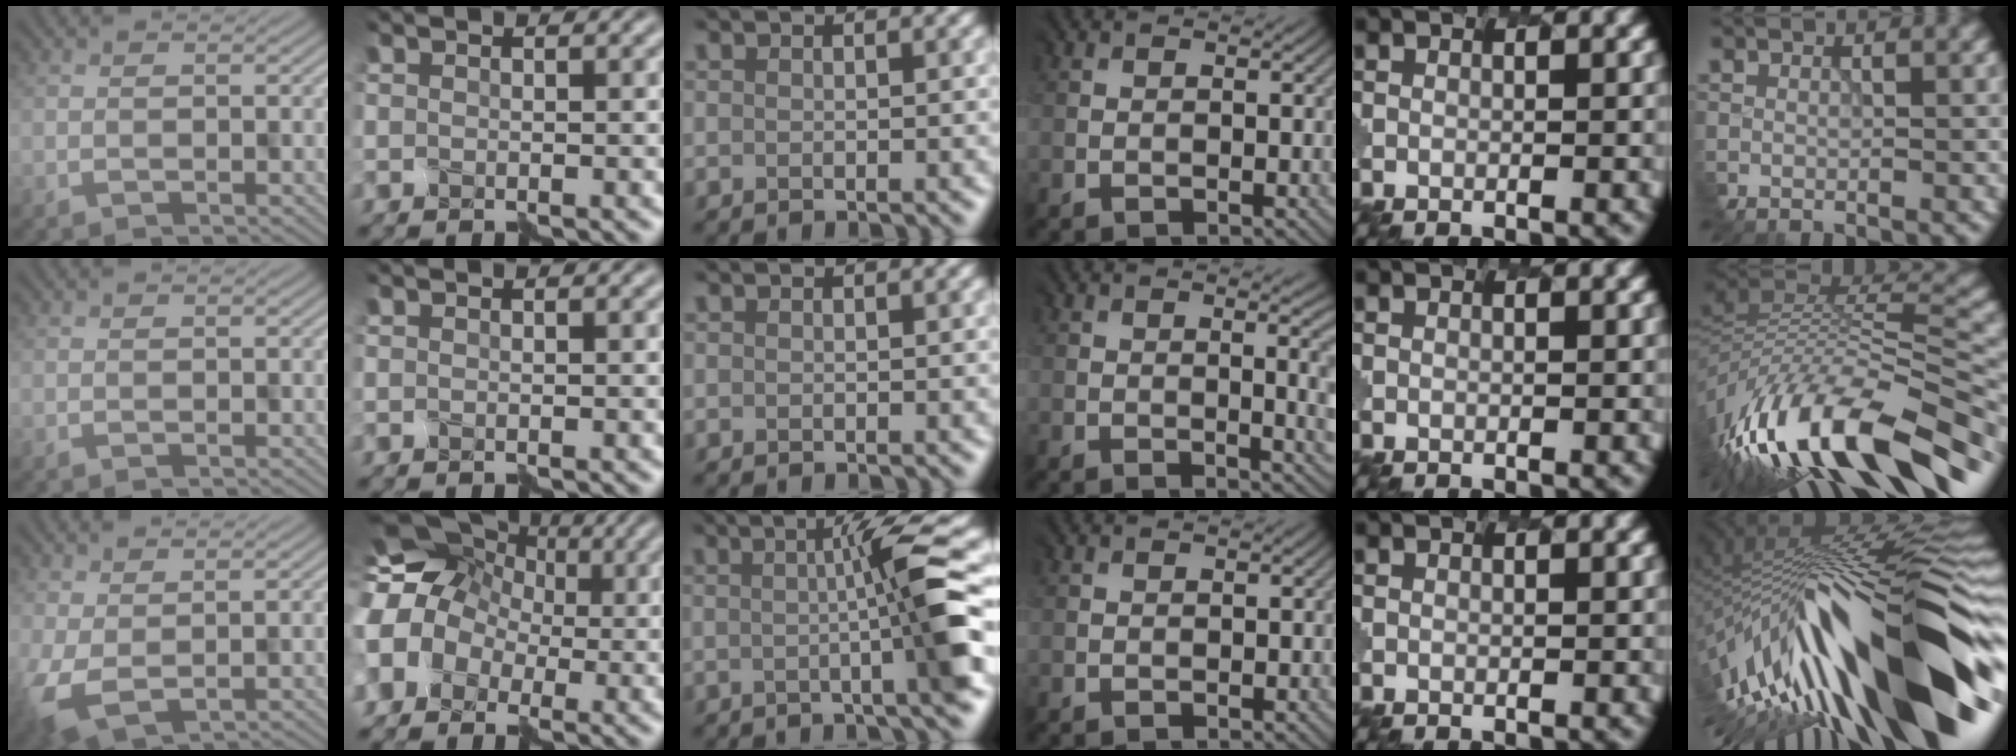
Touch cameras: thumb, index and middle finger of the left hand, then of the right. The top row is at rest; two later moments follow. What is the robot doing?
{"motion": "disassemble", "object": "hinged jar"}